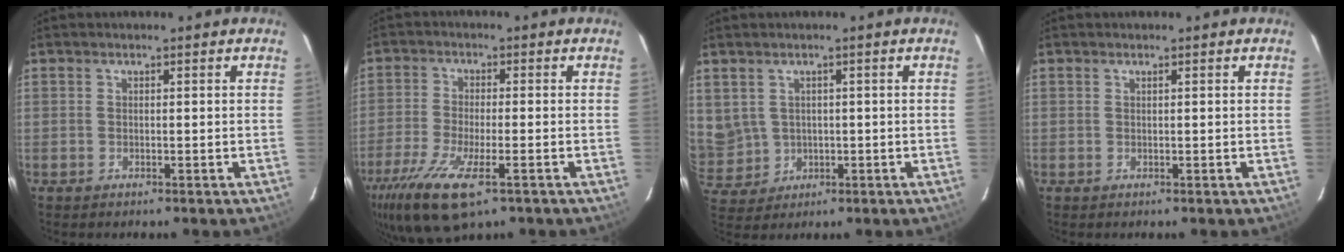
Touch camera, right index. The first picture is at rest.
{"total": 14.1, "force": [-8.1, 4.2, 10.7], "torque": [-0.231, -0.051, -0.147]}
{"total": 8.2, "force": [1.6, 7.5, 2.9], "torque": [-0.081, 0.007, 0.060]}
{"total": 0.0}